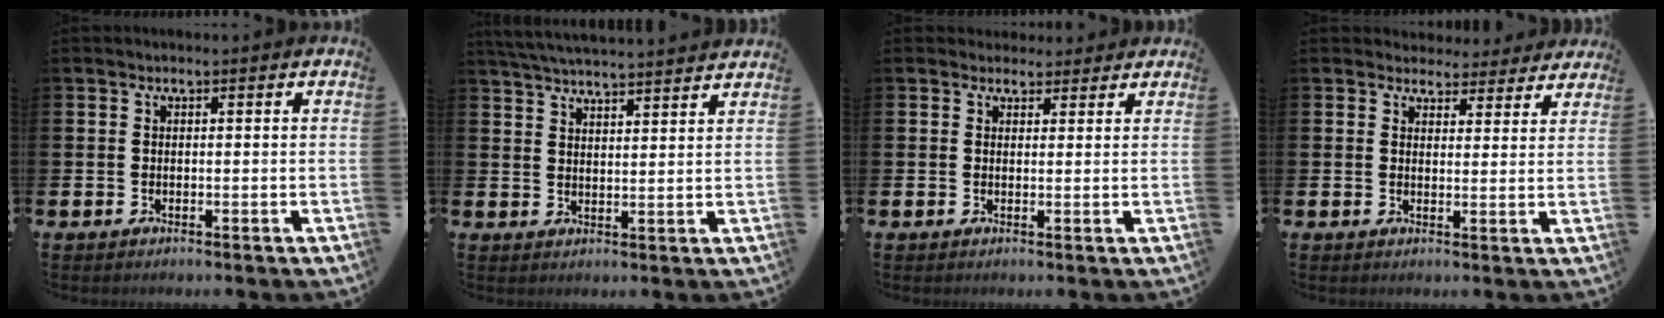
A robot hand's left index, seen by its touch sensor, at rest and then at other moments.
{"total": 4.8, "force": [4.7, -0.4, 0.5], "torque": [-0.031, -0.024, 0.087]}
{"total": 2.5, "force": [2.2, 1.2, -0.1], "torque": [0.011, -0.009, 0.038]}
{"total": 3.9, "force": [3.5, 1.6, 0.1], "torque": [-0.008, -0.023, 0.062]}